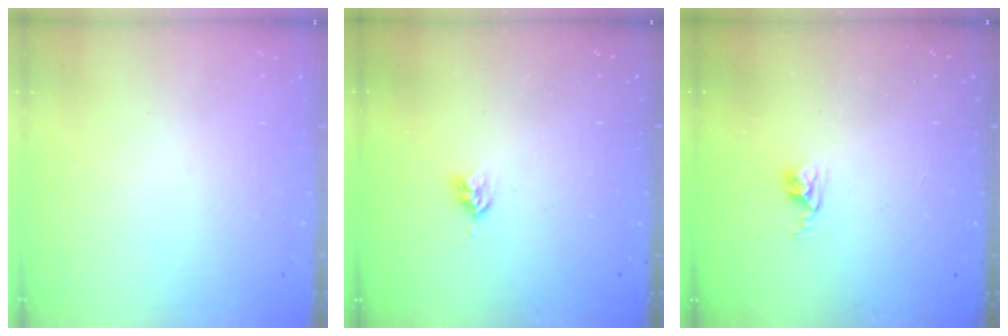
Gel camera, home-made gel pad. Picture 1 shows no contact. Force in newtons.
{"total": 3.9, "press": 3.9, "slide": 0.4}
{"total": 2.8, "press": 2.7, "slide": 0.4}